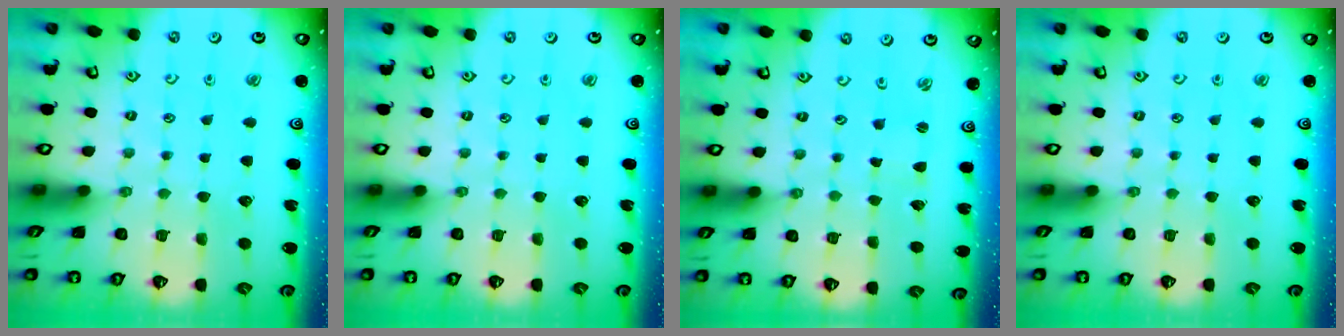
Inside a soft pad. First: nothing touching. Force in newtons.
{"total": 0.0}
{"total": 0.0}
{"total": 0.0}